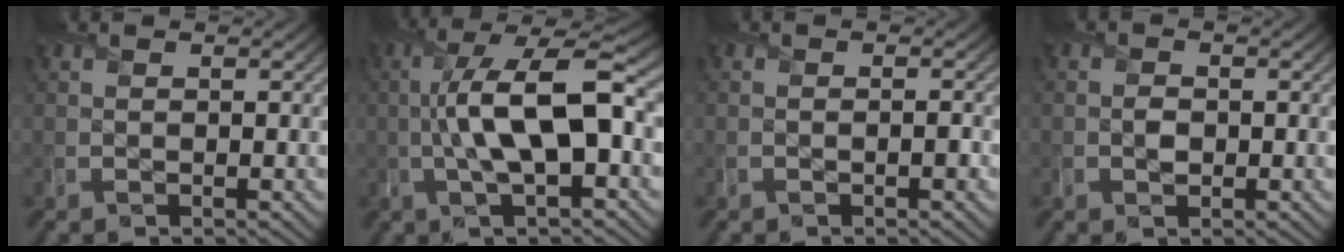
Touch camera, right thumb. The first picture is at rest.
{"total": 12.0, "force": [-0.5, 4.3, 11.2], "torque": [-0.213, 0.007, -0.013]}
{"total": 0.7, "force": [-0.4, 0.3, 0.5], "torque": [-0.001, 0.000, -0.006]}
{"total": 1.3, "force": [-0.3, 1.1, 0.5], "torque": [-0.006, -0.005, -0.008]}